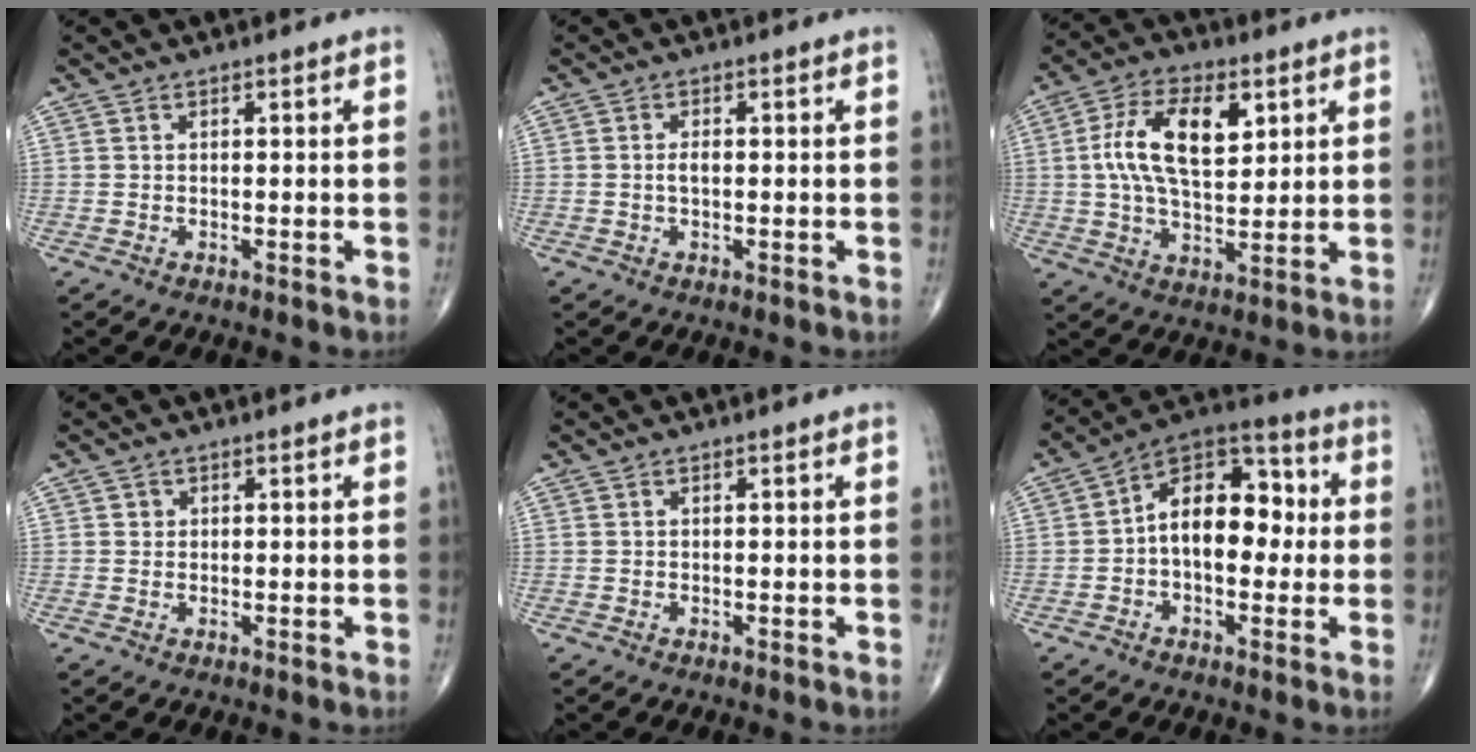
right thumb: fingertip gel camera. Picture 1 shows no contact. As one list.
[{"total": 1.5, "force": [-0.1, 0.8, 1.3], "torque": [-0.026, 0.001, -0.003]}, {"total": 14.1, "force": [3.6, 7.4, 11.5], "torque": [-0.201, -0.001, 0.065]}, {"total": 0.9, "force": [0.2, 0.9, 0.1], "torque": [0.004, 0.000, 0.003]}, {"total": 0.0}, {"total": 14.1, "force": [0.3, 8.6, 11.2], "torque": [-0.138, 0.041, -0.010]}]